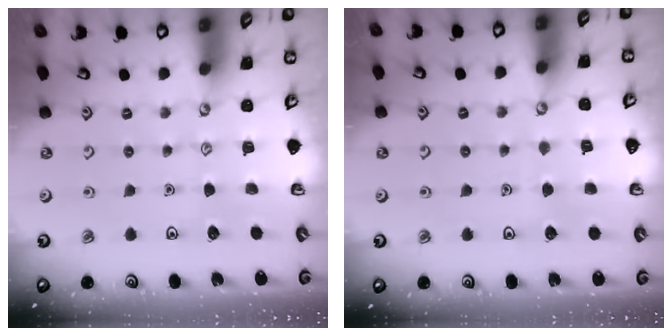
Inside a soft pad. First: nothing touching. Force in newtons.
{"total": 2.5, "press": 2.5, "slide": 0.3}